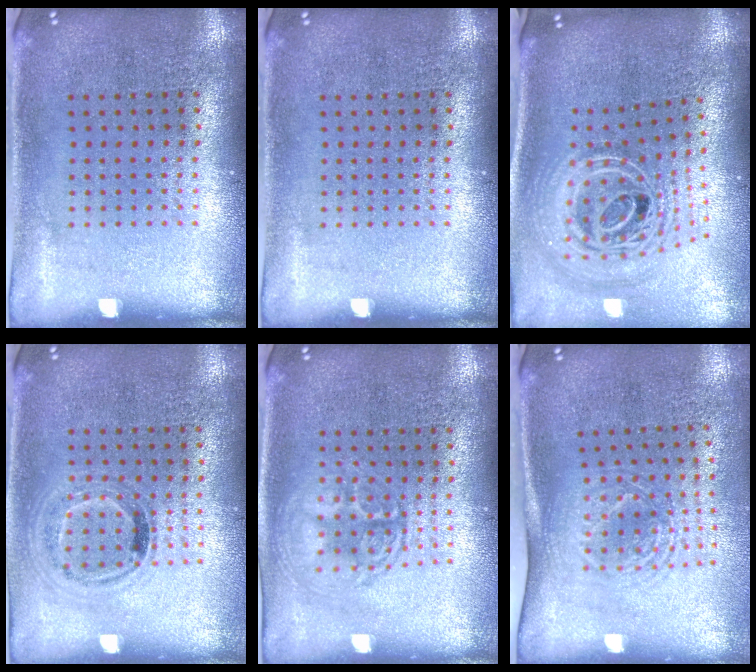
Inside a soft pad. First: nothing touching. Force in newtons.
{"total": 0.0}
{"total": 2.9, "press": 2.0, "slide": 2.1}
{"total": 1.0, "press": 0.9, "slide": 0.5}
{"total": 1.4, "press": 1.4, "slide": 0.1}
{"total": 1.6, "press": 1.3, "slide": 1.0}